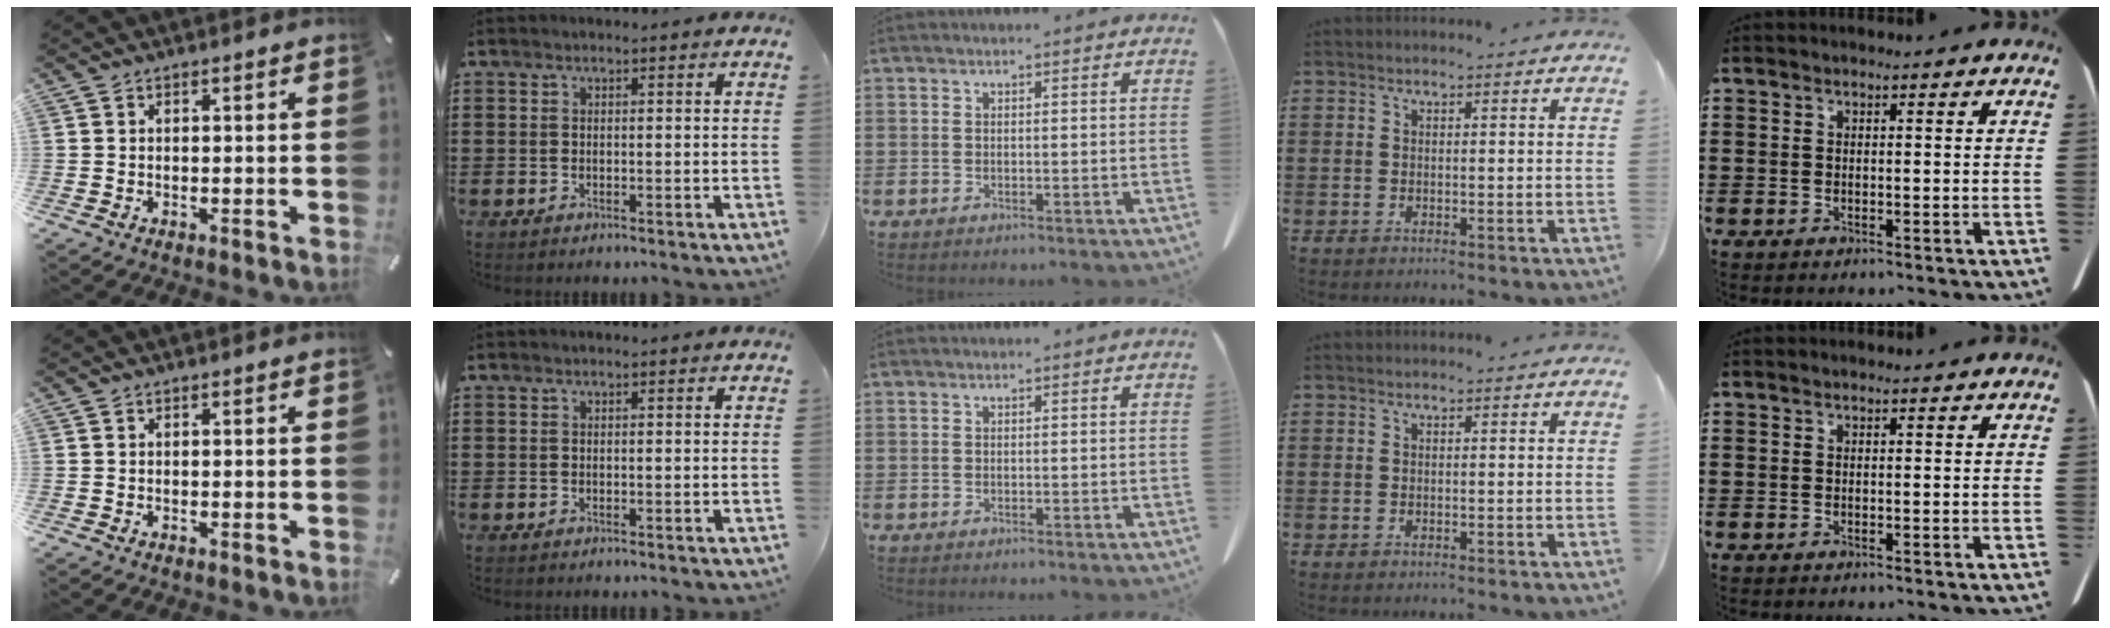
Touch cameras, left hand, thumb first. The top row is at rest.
{}